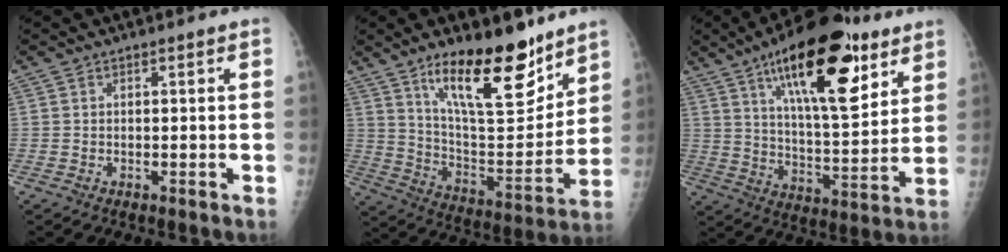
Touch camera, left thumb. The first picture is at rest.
{"total": 20.6, "force": [13.6, 7.0, 13.7], "torque": [-0.174, -0.092, 0.232]}
{"total": 23.6, "force": [12.4, 8.6, 18.1], "torque": [-0.253, -0.047, 0.199]}